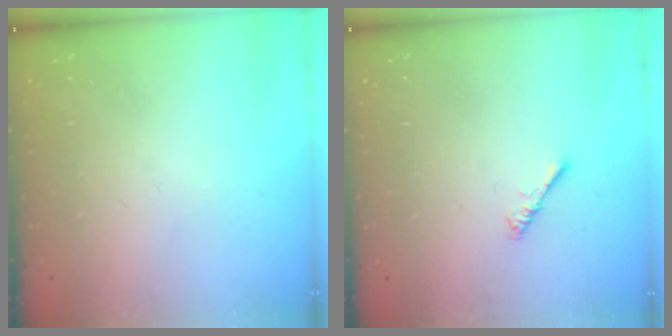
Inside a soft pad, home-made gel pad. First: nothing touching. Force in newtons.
{"total": 0.9, "press": 0.9, "slide": 0.3}